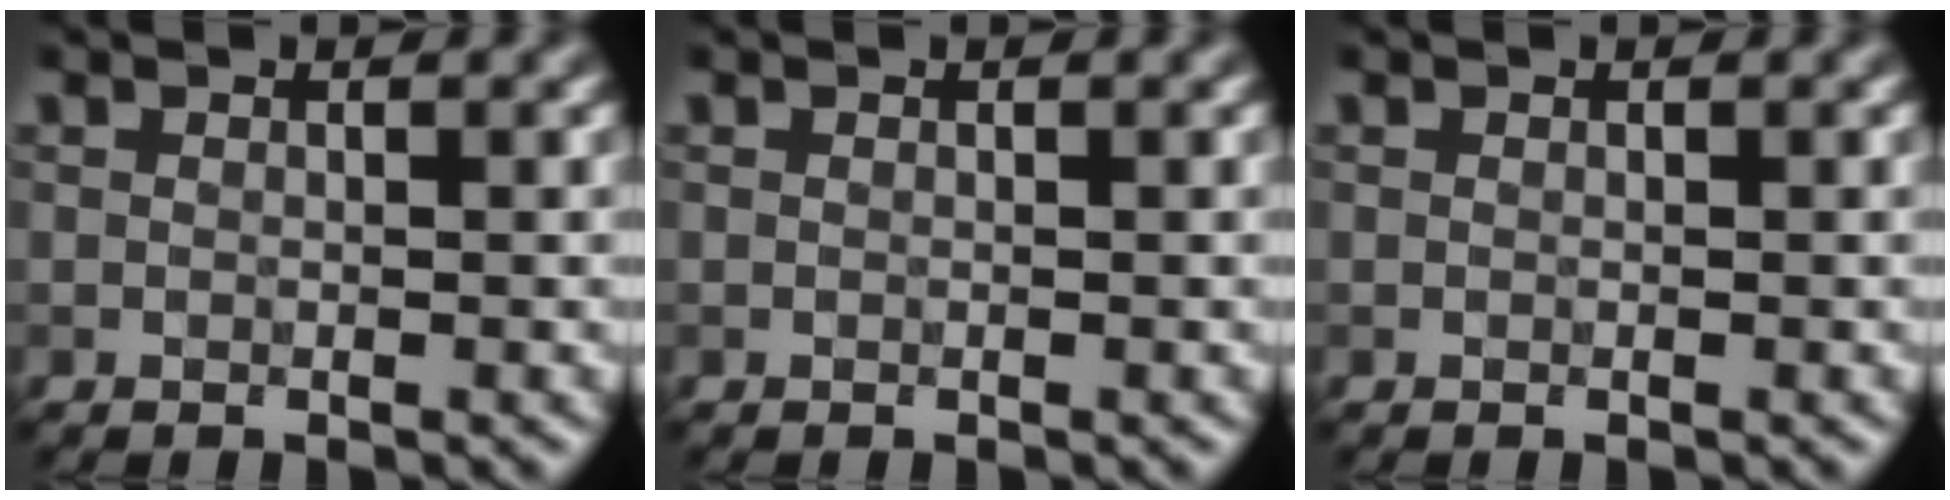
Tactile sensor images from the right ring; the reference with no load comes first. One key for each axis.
{"total": 0.0}
{"total": 0.0}